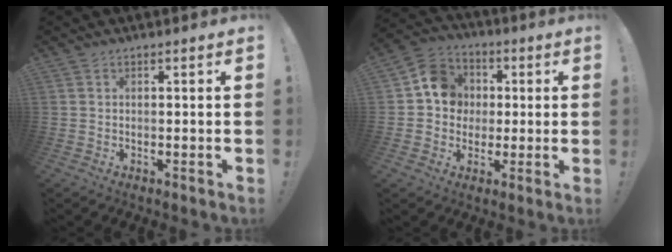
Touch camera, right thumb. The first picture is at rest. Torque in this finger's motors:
{"motor_torque": [0.20, 1.18, 0.64, -0.58, 0.29]}